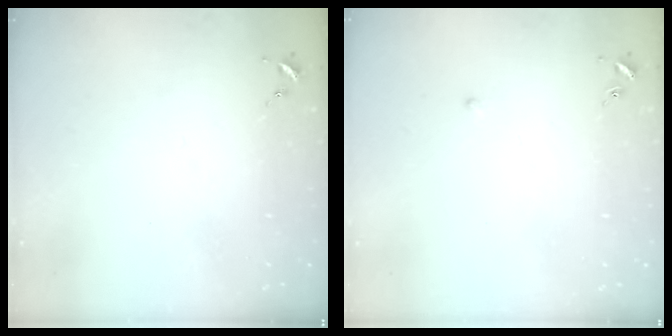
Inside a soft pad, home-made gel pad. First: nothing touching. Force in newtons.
{"total": 2.6, "press": 2.5, "slide": 0.6}